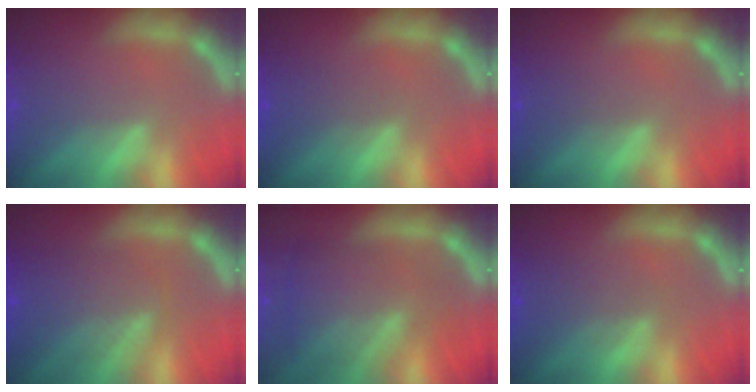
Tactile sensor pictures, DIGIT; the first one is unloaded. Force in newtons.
{"total": 2.0}
{"total": 1.5}
{"total": 6.1}
{"total": 7.1}
{"total": 3.0}